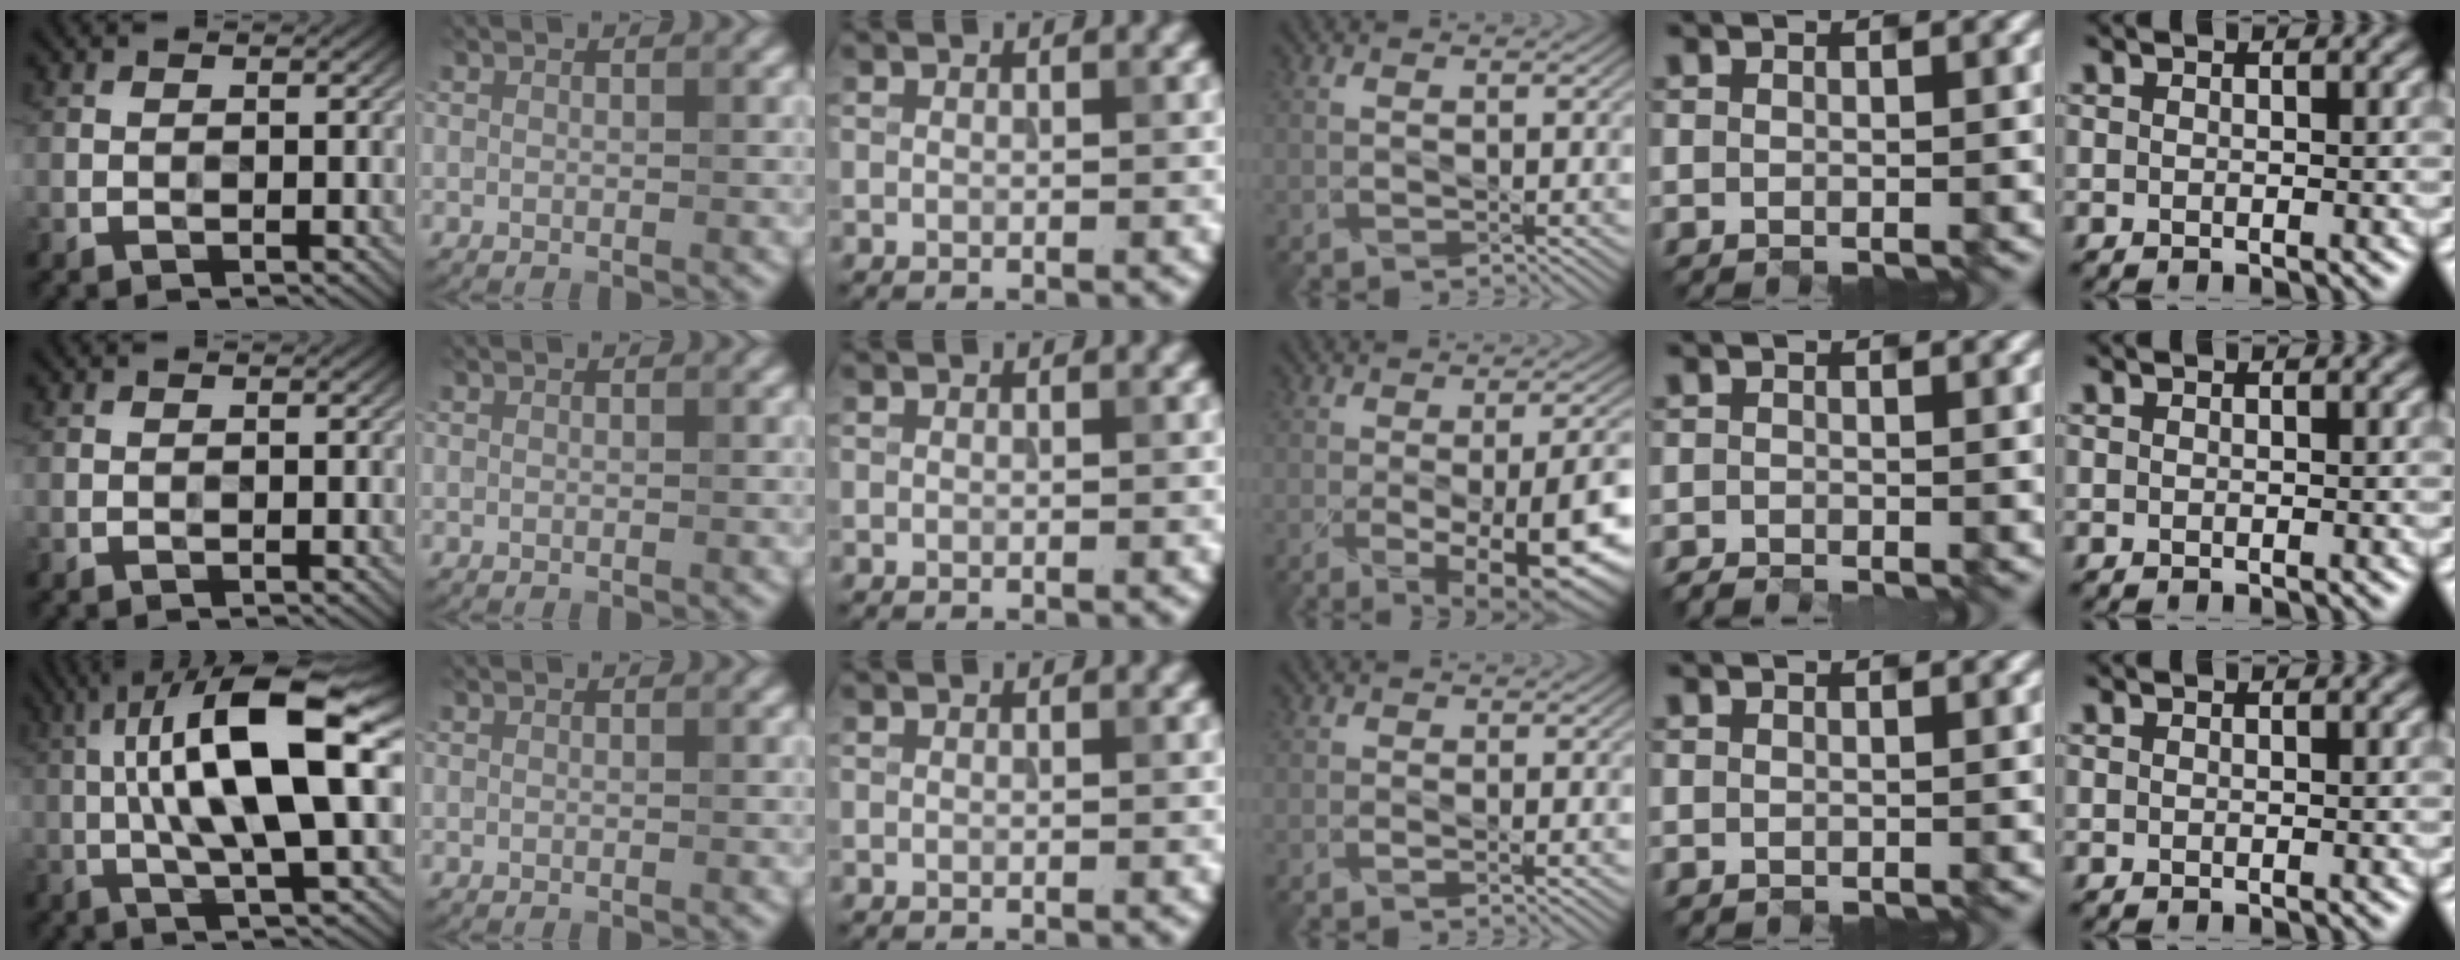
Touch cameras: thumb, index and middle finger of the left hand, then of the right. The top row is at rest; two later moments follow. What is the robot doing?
{"motion": "close", "object": "folder"}